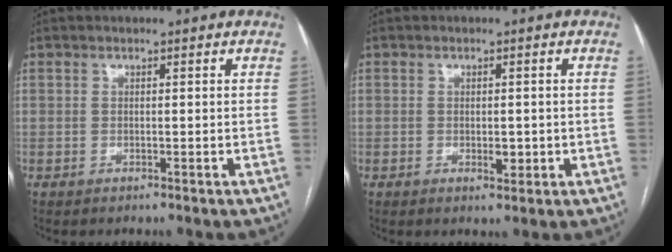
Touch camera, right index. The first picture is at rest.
{"total": 2.3, "force": [-0.4, 1.2, 1.9], "torque": [-0.027, -0.002, 0.000]}